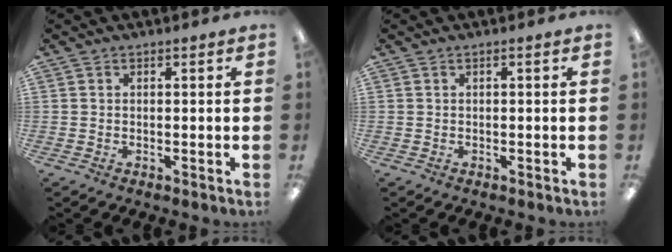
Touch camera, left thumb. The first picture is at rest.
{"total": 0.0}